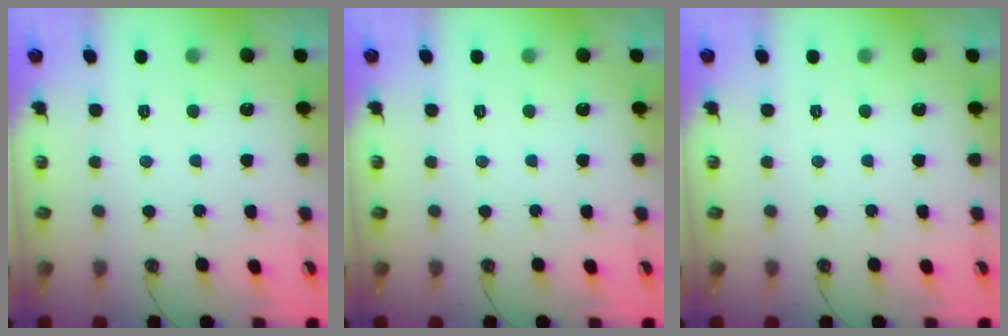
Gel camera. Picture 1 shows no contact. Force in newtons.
{"total": 0.0}
{"total": 0.0}